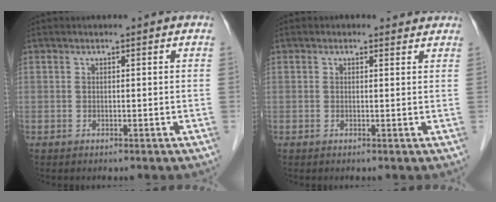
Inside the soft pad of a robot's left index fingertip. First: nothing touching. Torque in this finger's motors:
{"motor_torque": [0.75, -0.75, 0.02, -0.01]}